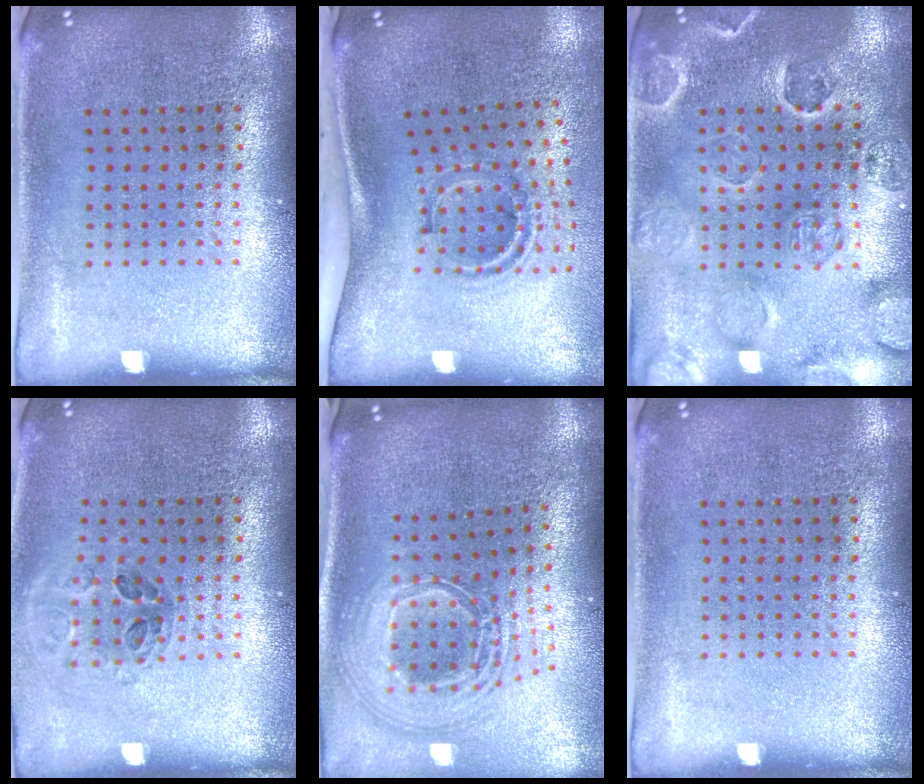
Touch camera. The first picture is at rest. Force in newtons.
{"total": 1.5, "press": 1.1, "slide": 1.0}
{"total": 2.6, "press": 2.5, "slide": 0.6}
{"total": 1.0, "press": 1.0, "slide": 0.3}
{"total": 2.7, "press": 1.8, "slide": 2.0}
{"total": 0.0}